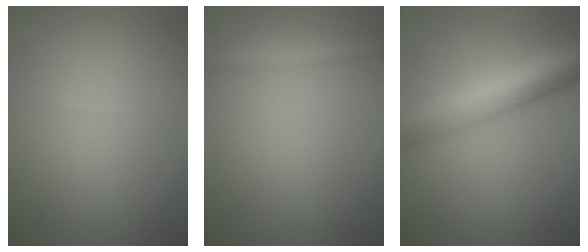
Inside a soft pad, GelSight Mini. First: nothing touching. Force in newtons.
{"total": 1.6, "press": 1.6, "slide": 0.0}
{"total": 9.9, "press": 9.9, "slide": 0.2}